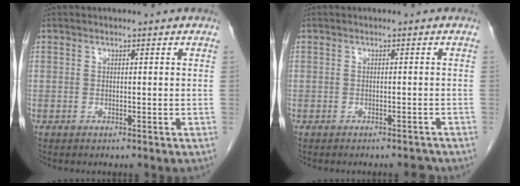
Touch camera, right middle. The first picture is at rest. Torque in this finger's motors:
{"motor_torque": [0.20, -0.10, 0.00, 0.01]}